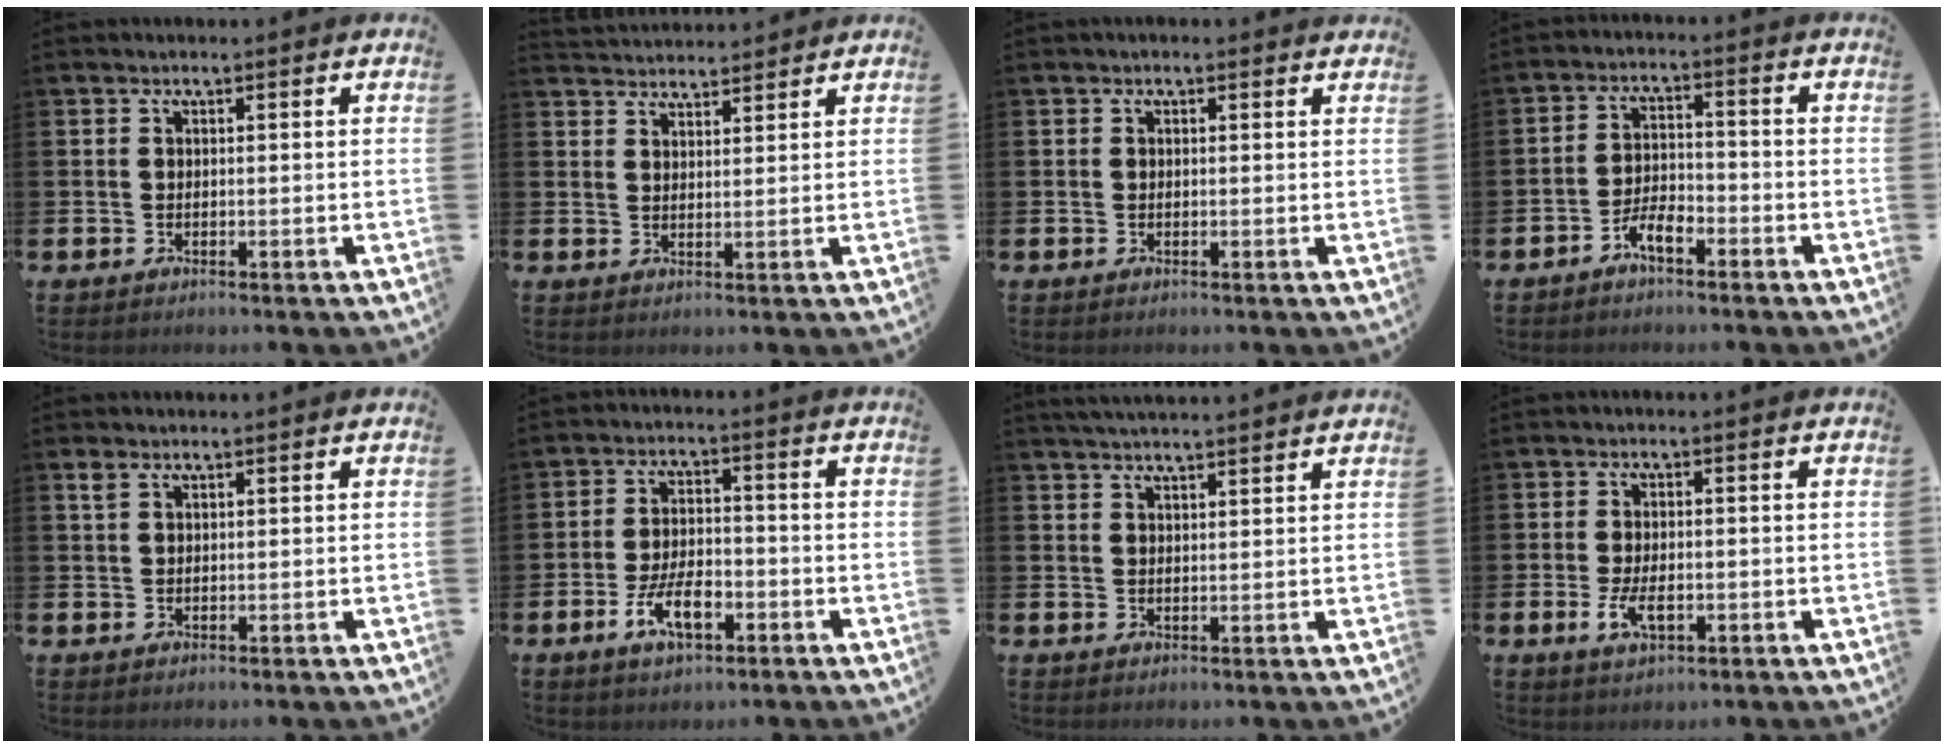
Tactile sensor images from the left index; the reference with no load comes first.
{"total": 3.1, "force": [3.1, 0.5, -0.2], "torque": [-0.001, -0.016, 0.057]}
{"total": 0.0}
{"total": 3.6, "force": [-2.6, 1.2, 2.3], "torque": [-0.043, 0.014, -0.049]}
{"total": 1.3, "force": [1.0, 0.7, 0.6], "torque": [-0.004, 0.000, 0.016]}
{"total": 6.0, "force": [-2.6, 2.8, 4.7], "torque": [-0.076, 0.000, -0.052]}
{"total": 2.8, "force": [2.8, -0.2, 0.2], "torque": [-0.006, -0.010, 0.050]}
{"total": 3.8, "force": [-0.7, 2.0, 3.1], "torque": [-0.051, -0.004, -0.015]}